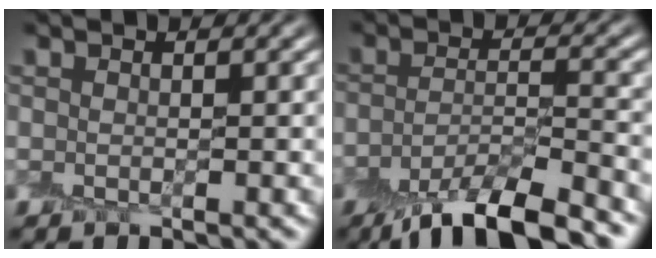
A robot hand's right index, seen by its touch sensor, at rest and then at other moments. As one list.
[{"total": 7.7, "force": [-5.8, 1.9, 4.7], "torque": [-0.071, -0.005, -0.101]}]